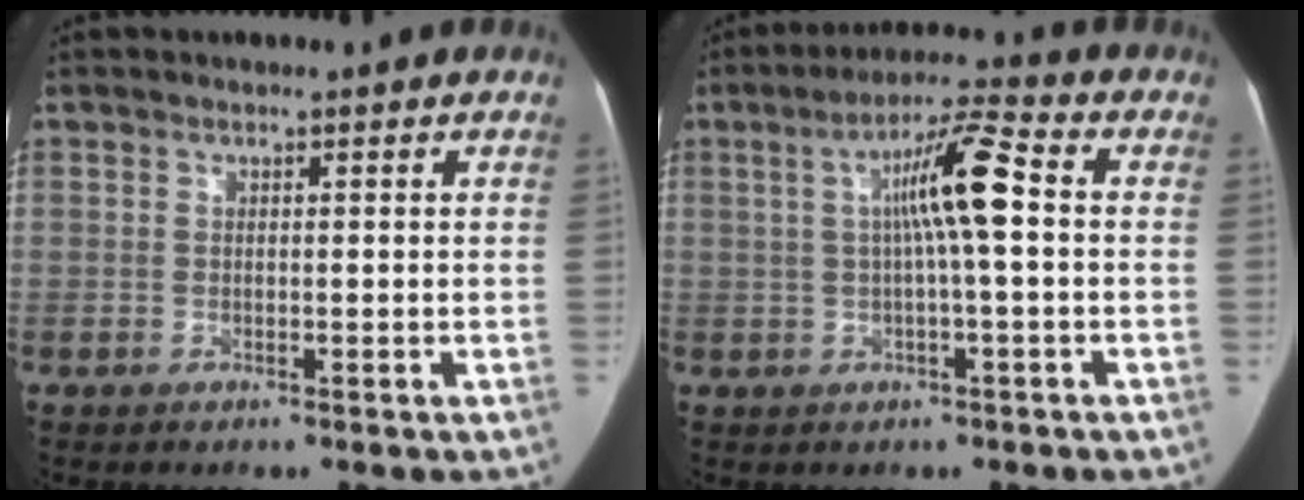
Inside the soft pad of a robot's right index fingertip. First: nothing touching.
{"total": 8.7, "force": [0.7, 0.4, 8.7], "torque": [-0.155, 0.022, 0.008]}